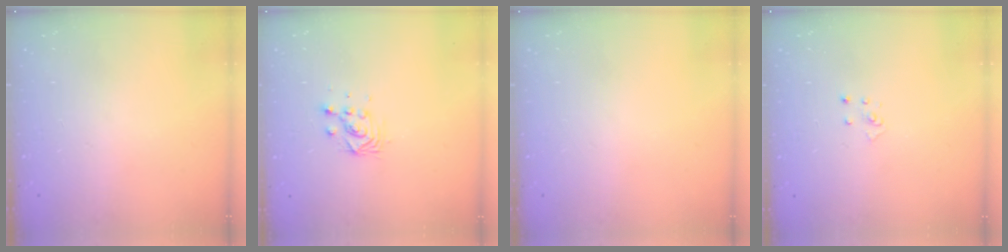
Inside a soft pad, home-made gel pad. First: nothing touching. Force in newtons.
{"total": 4.8, "press": 4.8, "slide": 0.3}
{"total": 0.0}
{"total": 2.8, "press": 2.8, "slide": 0.3}